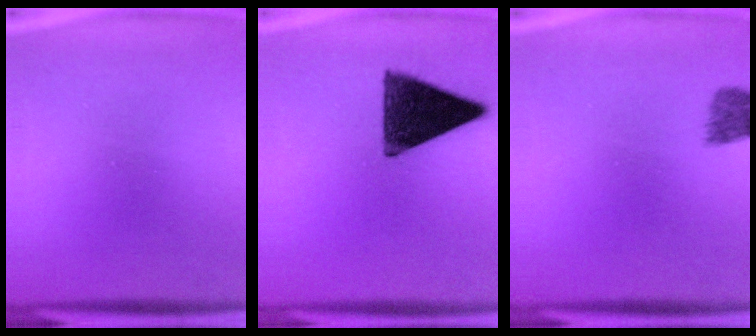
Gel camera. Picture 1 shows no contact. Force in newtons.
{"total": 13.7}
{"total": 1.9}